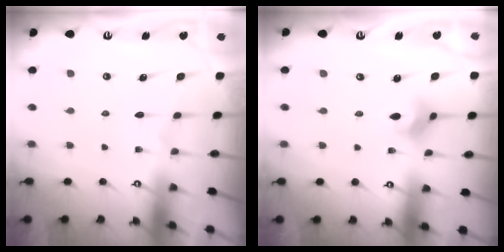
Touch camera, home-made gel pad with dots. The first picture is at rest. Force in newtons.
{"total": 2.9, "press": 2.8, "slide": 0.6}